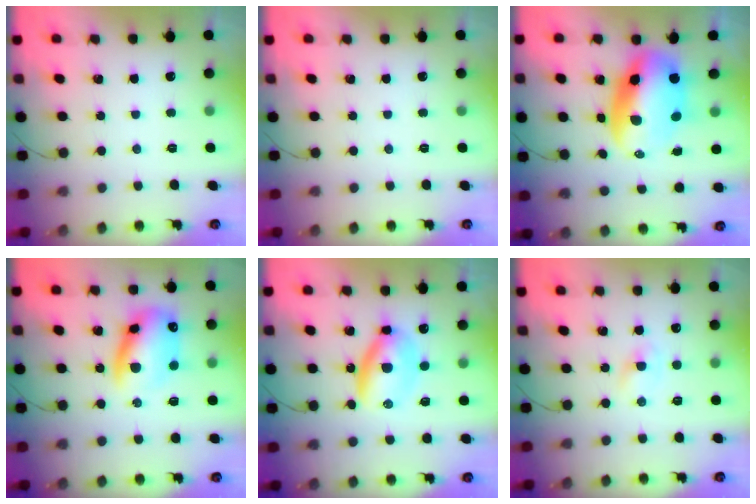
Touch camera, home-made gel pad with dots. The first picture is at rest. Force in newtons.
{"total": 0.0}
{"total": 12.5, "press": 12.1, "slide": 3.2}
{"total": 13.8, "press": 13.5, "slide": 2.9}
{"total": 7.0, "press": 7.0, "slide": 0.9}
{"total": 1.8, "press": 1.5, "slide": 0.9}